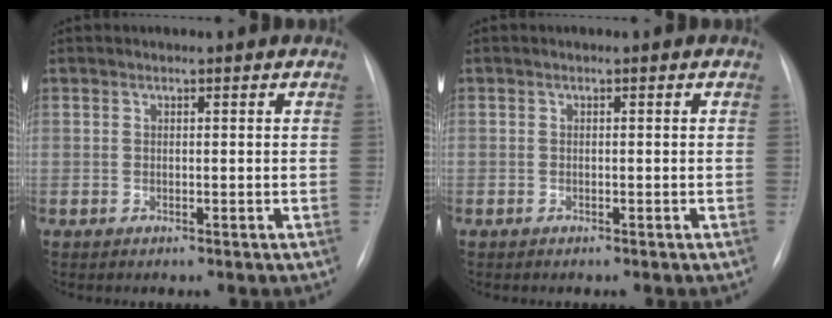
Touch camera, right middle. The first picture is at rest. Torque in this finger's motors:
{"motor_torque": [0.93, -1.17, -0.28, -0.21]}